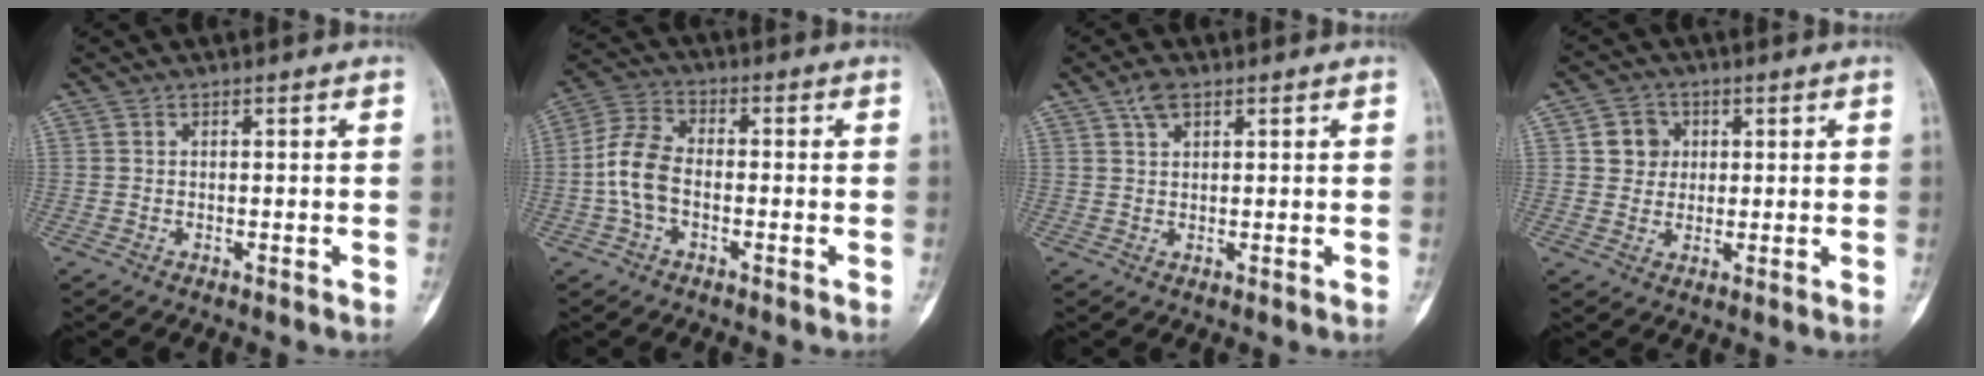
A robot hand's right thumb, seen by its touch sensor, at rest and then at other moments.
{"total": 8.2, "force": [-1.6, 5.2, 6.2], "torque": [-0.129, 0.027, -0.040]}
{"total": 3.2, "force": [1.9, 1.6, 2.1], "torque": [-0.037, 0.001, 0.037]}
{"total": 5.1, "force": [1.3, 4.7, 1.6], "torque": [0.002, 0.002, 0.018]}